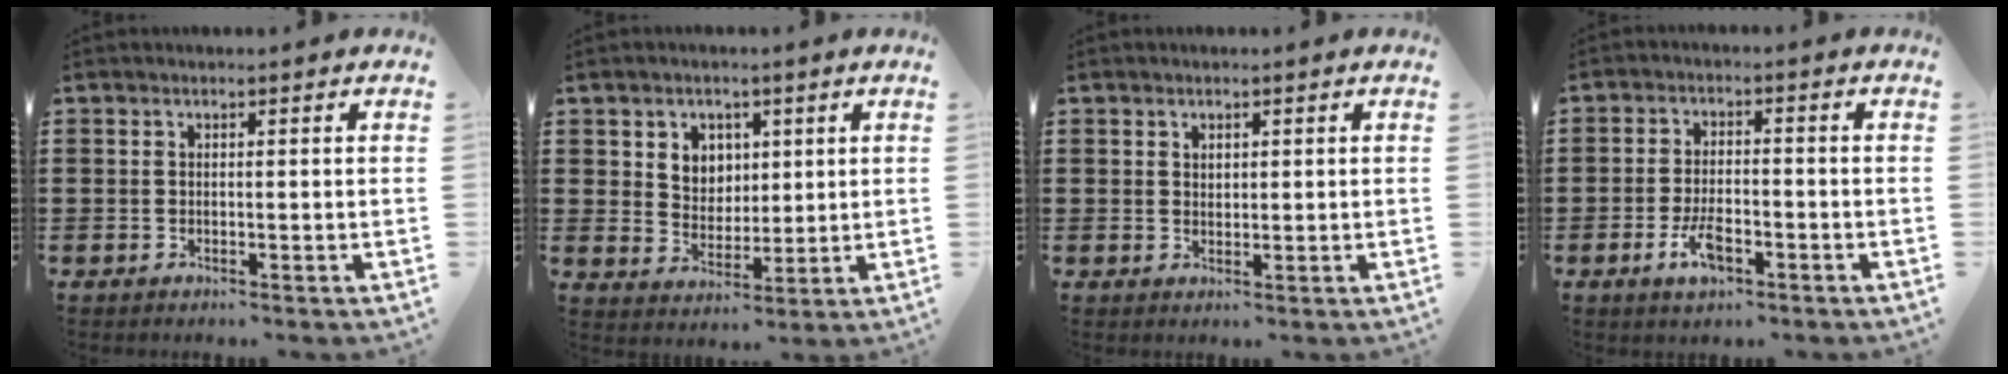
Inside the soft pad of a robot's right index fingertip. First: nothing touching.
{"total": 4.7, "force": [2.1, 4.1, 1.0], "torque": [-0.032, 0.008, 0.035]}
{"total": 1.8, "force": [1.4, 1.0, 0.3], "torque": [-0.007, 0.003, 0.027]}
{"total": 5.1, "force": [-2.2, 2.2, 4.0], "torque": [-0.086, 0.001, -0.045]}